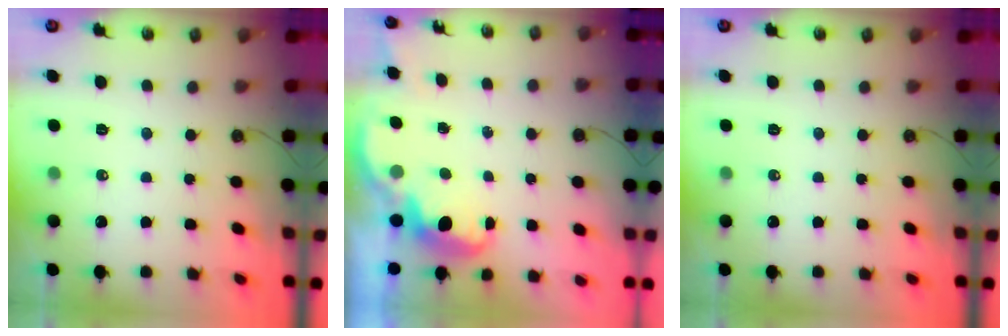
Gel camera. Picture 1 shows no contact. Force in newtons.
{"total": 2.7, "press": 2.6, "slide": 0.6}
{"total": 0.0}